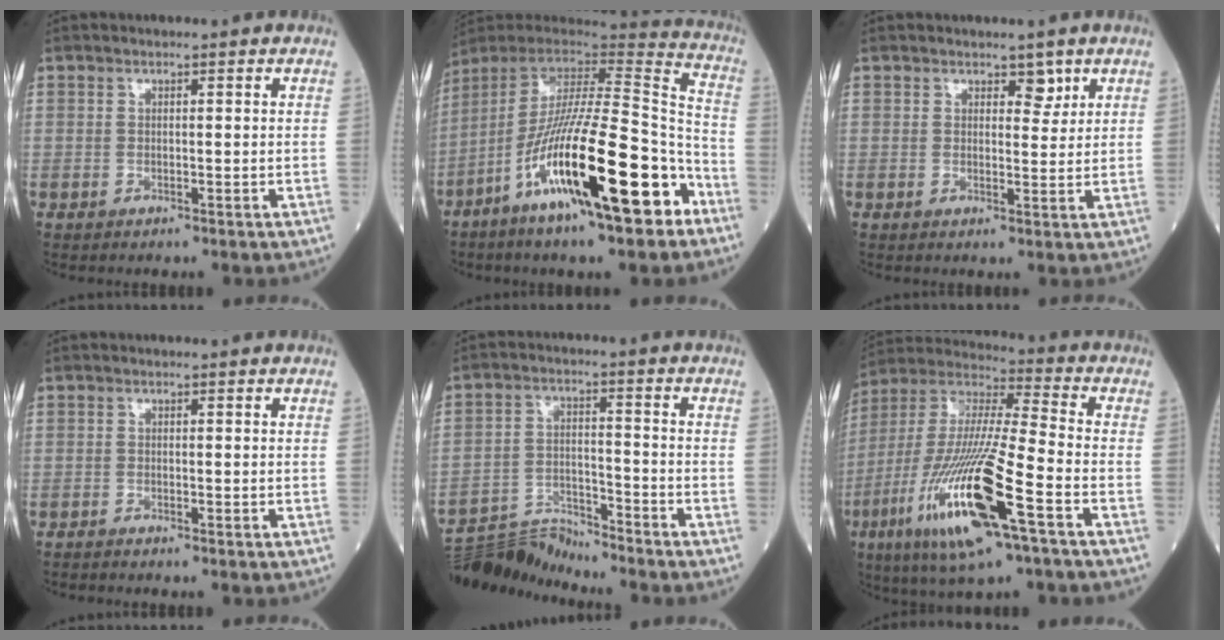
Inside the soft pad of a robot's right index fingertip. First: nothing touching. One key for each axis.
{"total": 24.5, "fx": -11.6, "fy": 3.2, "fz": 21.3, "tx": -0.351, "ty": -0.031, "tz": -0.194}
{"total": 2.9, "fx": 1.7, "fy": 1.6, "fz": 1.7, "tx": -0.013, "ty": 0.001, "tz": 0.023}
{"total": 0.7, "fx": -0.6, "fy": -0.2, "fz": 0.1, "tx": -0.003, "ty": 0.000, "tz": -0.015}
{"total": 8.5, "fx": -8.4, "fy": -1.3, "fz": -0.9, "tx": 0.008, "ty": 0.011, "tz": -0.153}
{"total": 21.4, "fx": -8.7, "fy": 2.0, "fz": 19.4, "tx": -0.427, "ty": -0.038, "tz": -0.162}